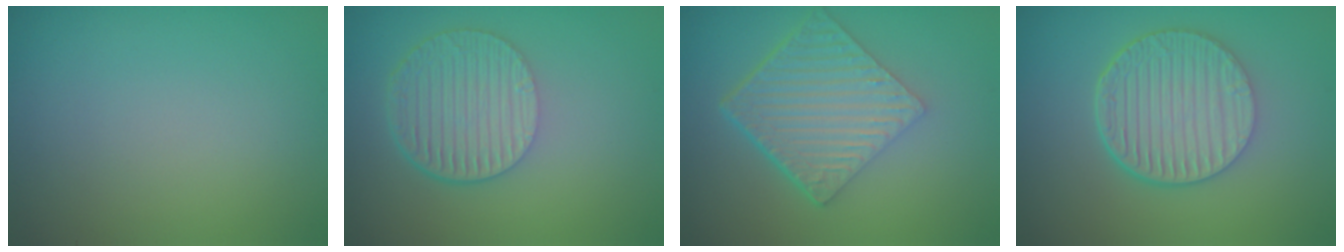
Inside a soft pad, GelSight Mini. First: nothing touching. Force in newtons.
{"total": 6.1, "press": 4.1, "slide": 4.5}
{"total": 6.4, "press": 4.4, "slide": 4.8}
{"total": 6.4, "press": 4.5, "slide": 4.6}